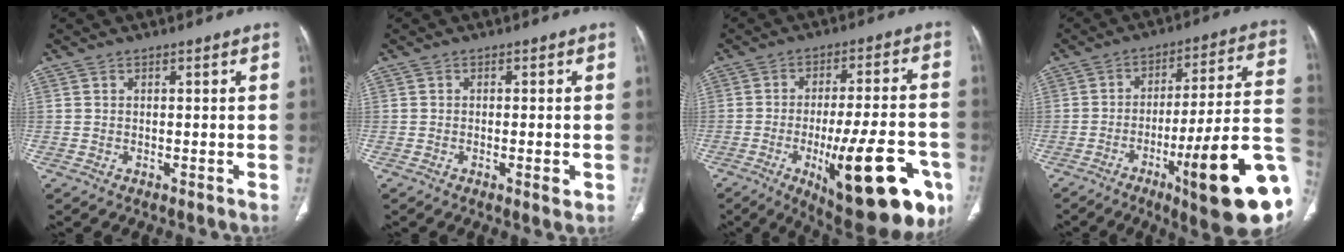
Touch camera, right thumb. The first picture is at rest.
{"total": 2.6, "force": [-0.8, 0.6, 2.4], "torque": [-0.037, -0.004, -0.012]}
{"total": 24.2, "force": [-9.2, 7.7, 21.1], "torque": [-0.255, 0.020, -0.116]}
{"total": 24.8, "force": [-8.6, 4.0, 22.9], "torque": [-0.259, 0.029, -0.120]}